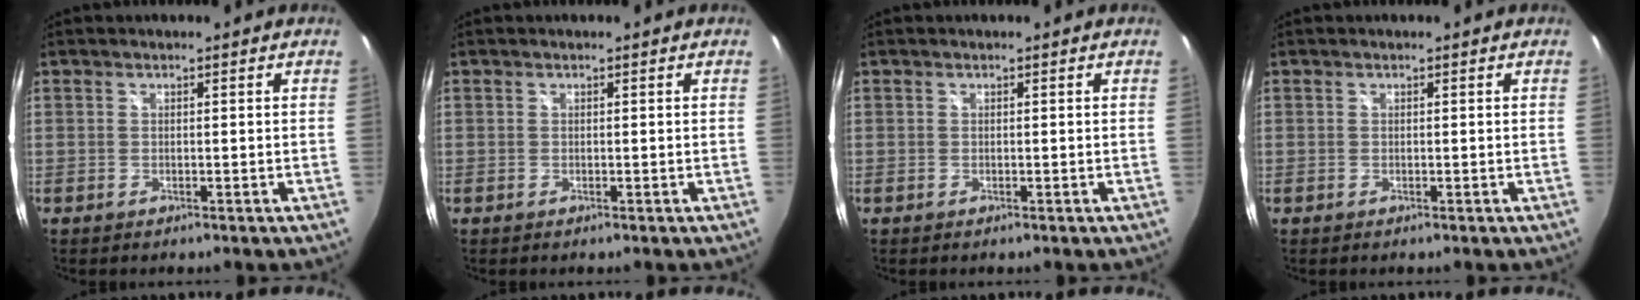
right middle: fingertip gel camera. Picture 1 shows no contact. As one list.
[{"total": 0.0}, {"total": 0.0}, {"total": 0.0}]